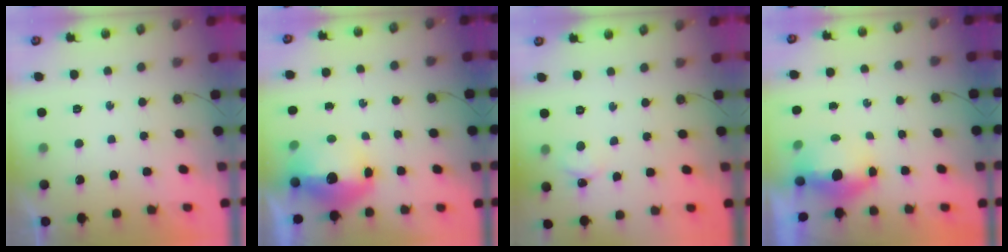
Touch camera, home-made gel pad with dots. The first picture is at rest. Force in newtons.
{"total": 12.5, "press": 12.5, "slide": 1.4}
{"total": 3.1, "press": 3.1, "slide": 0.5}
{"total": 6.2, "press": 5.1, "slide": 3.5}